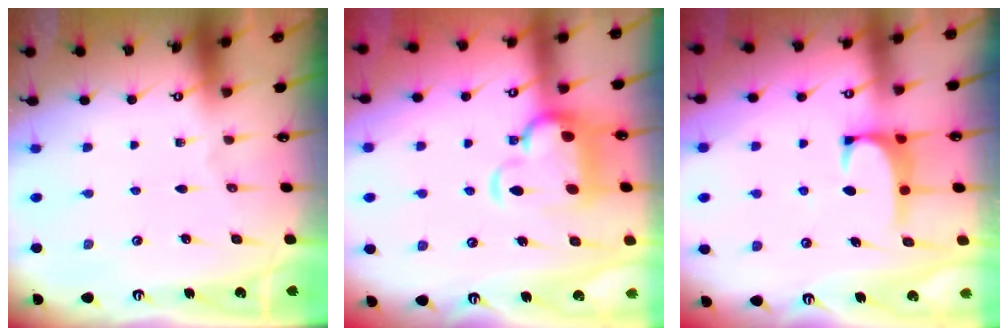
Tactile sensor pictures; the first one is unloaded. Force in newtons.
{"total": 6.4, "press": 6.2, "slide": 1.7}
{"total": 0.8, "press": 0.6, "slide": 0.5}